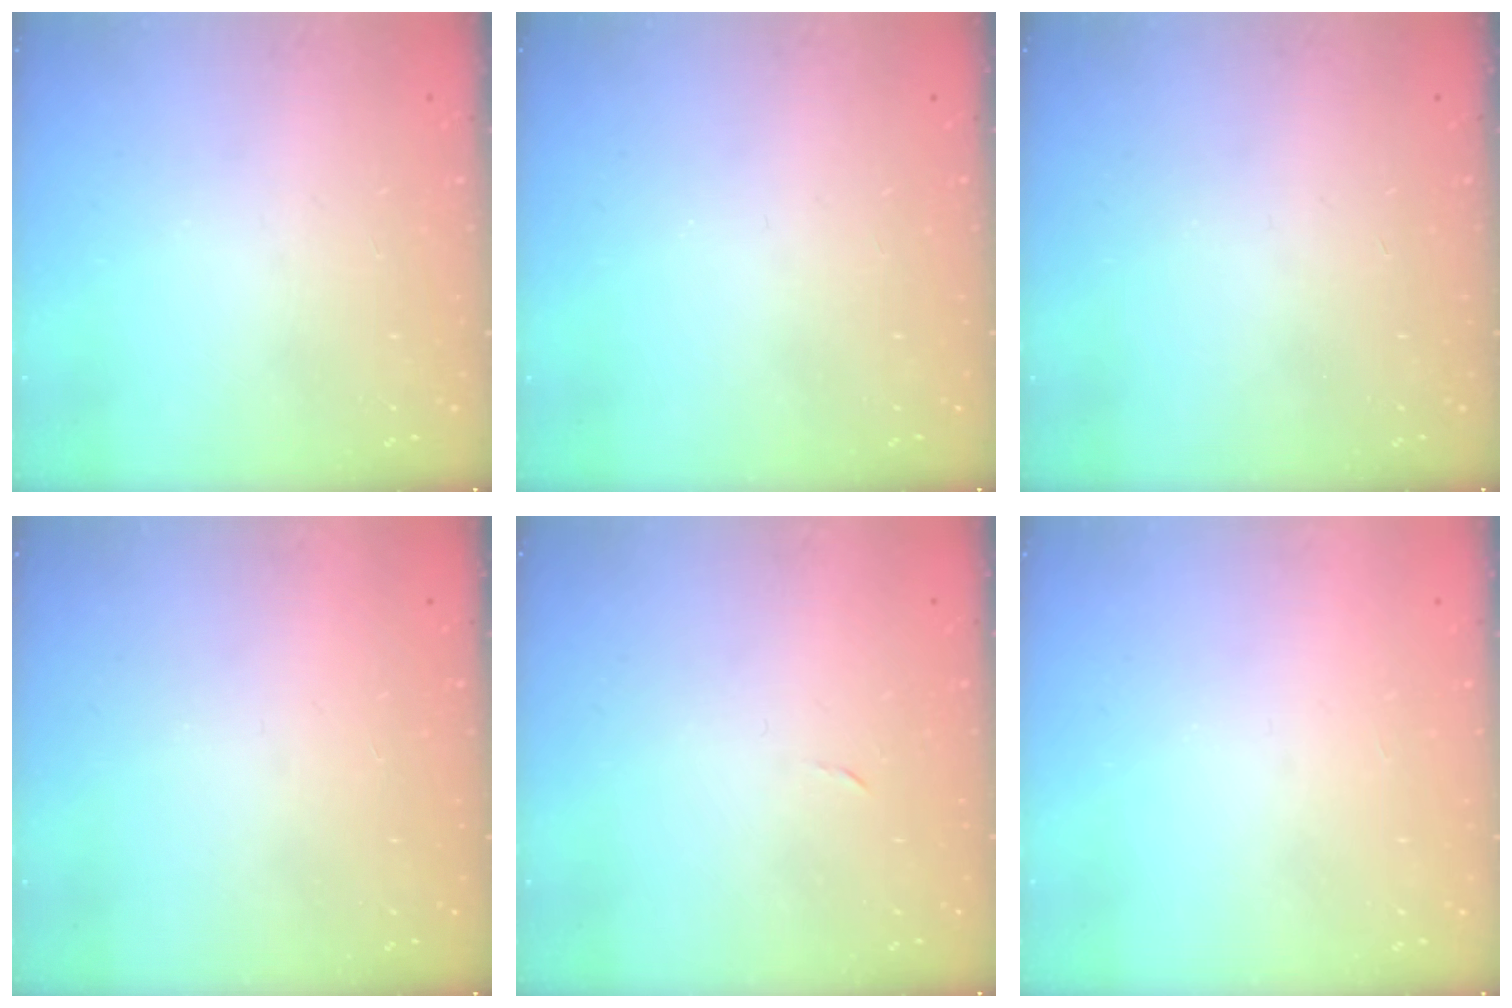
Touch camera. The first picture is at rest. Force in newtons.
{"total": 0.0}
{"total": 0.0}
{"total": 1.6, "press": 1.5, "slide": 0.1}
{"total": 2.3, "press": 2.3, "slide": 0.4}
{"total": 1.6, "press": 1.6, "slide": 0.1}